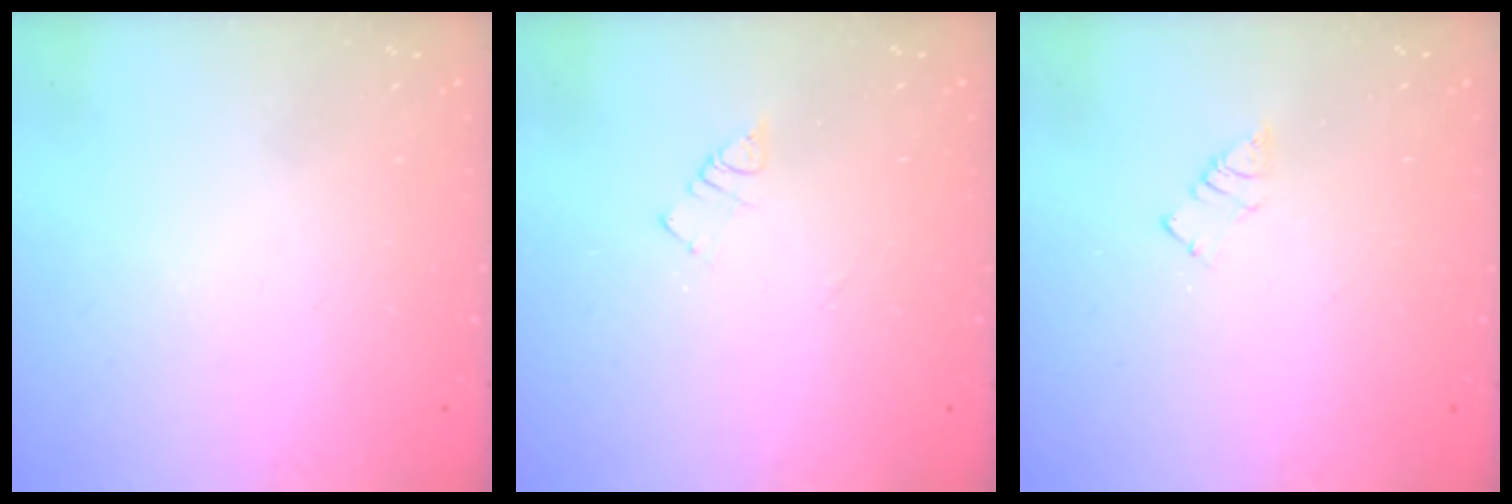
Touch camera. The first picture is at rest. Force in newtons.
{"total": 4.0, "press": 4.0, "slide": 0.4}
{"total": 3.3, "press": 3.3, "slide": 0.4}